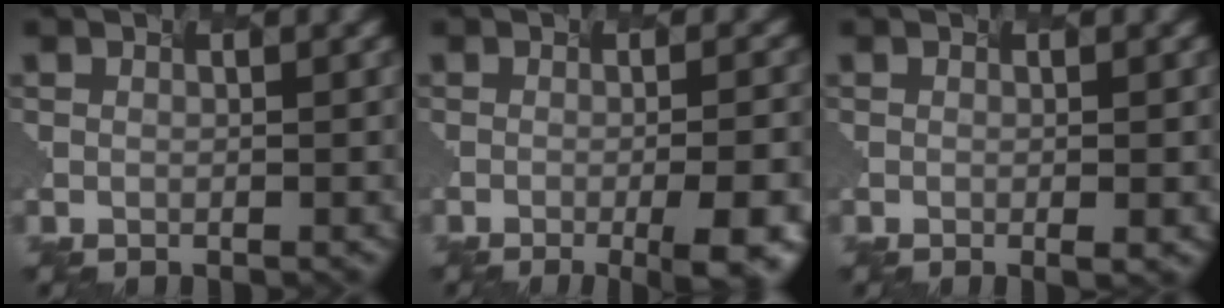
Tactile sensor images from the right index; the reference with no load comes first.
{"total": 7.1, "force": [-2.2, 2.1, 6.4], "torque": [-0.052, 0.000, -0.016]}
{"total": 1.6, "force": [-0.4, 0.3, 1.5], "torque": [-0.010, 0.000, 0.000]}